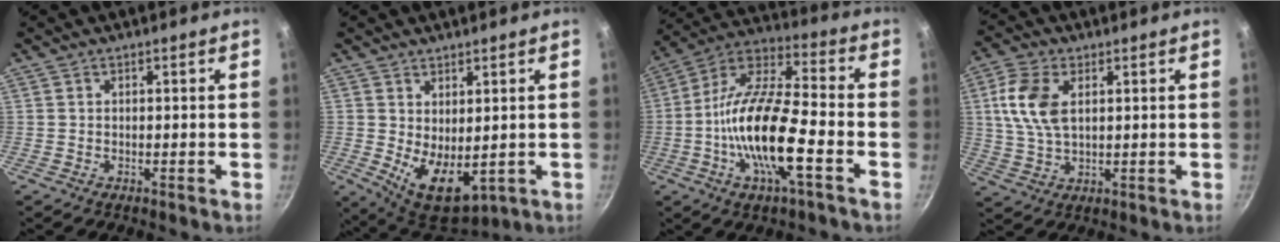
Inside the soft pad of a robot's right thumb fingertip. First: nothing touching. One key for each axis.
{"total": 9.5, "fx": 0.3, "fy": 5.2, "fz": 7.9, "tx": -0.099, "ty": -0.026, "tz": 0.027}
{"total": 18.6, "fx": -5.2, "fy": 5.8, "fz": 16.9, "tx": -0.319, "ty": 0.034, "tz": -0.117}
{"total": 9.5, "fx": 2.4, "fy": 5.5, "fz": 7.3, "tx": -0.143, "ty": -0.001, "tz": 0.046}